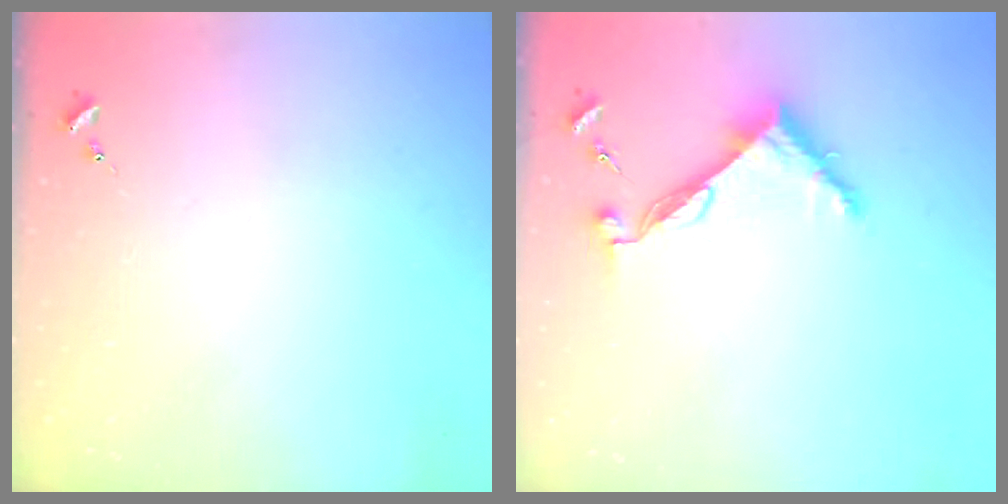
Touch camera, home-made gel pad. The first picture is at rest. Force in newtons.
{"total": 7.7, "press": 7.7, "slide": 0.1}